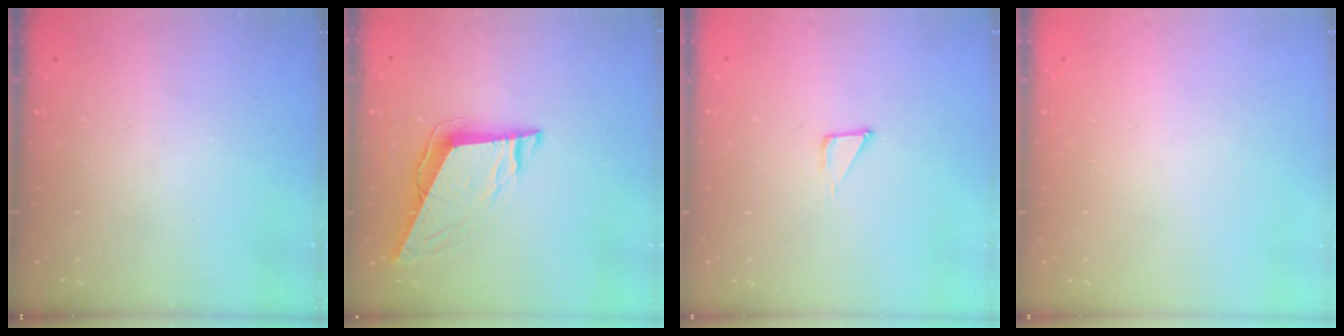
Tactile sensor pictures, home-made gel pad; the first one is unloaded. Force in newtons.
{"total": 9.7, "press": 9.7, "slide": 1.2}
{"total": 2.3, "press": 2.3, "slide": 0.1}
{"total": 0.9, "press": 0.9, "slide": 0.0}